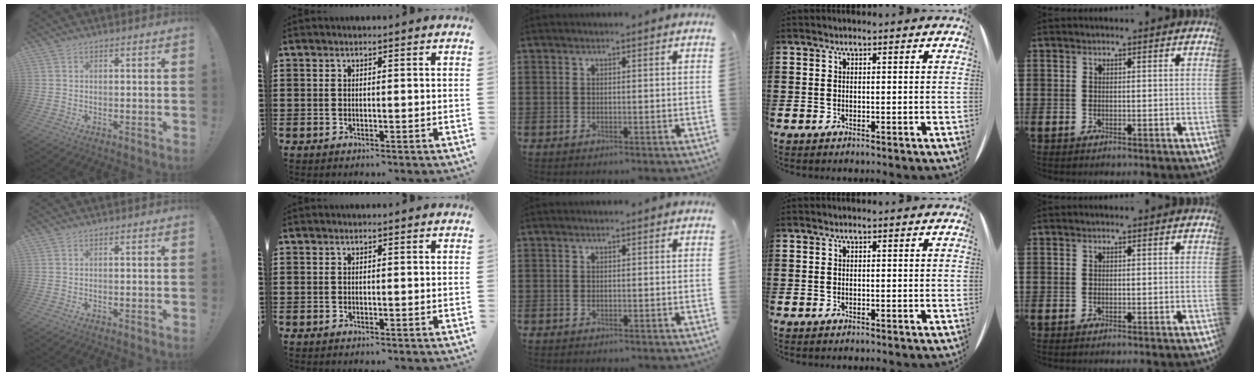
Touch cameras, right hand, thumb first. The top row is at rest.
{}